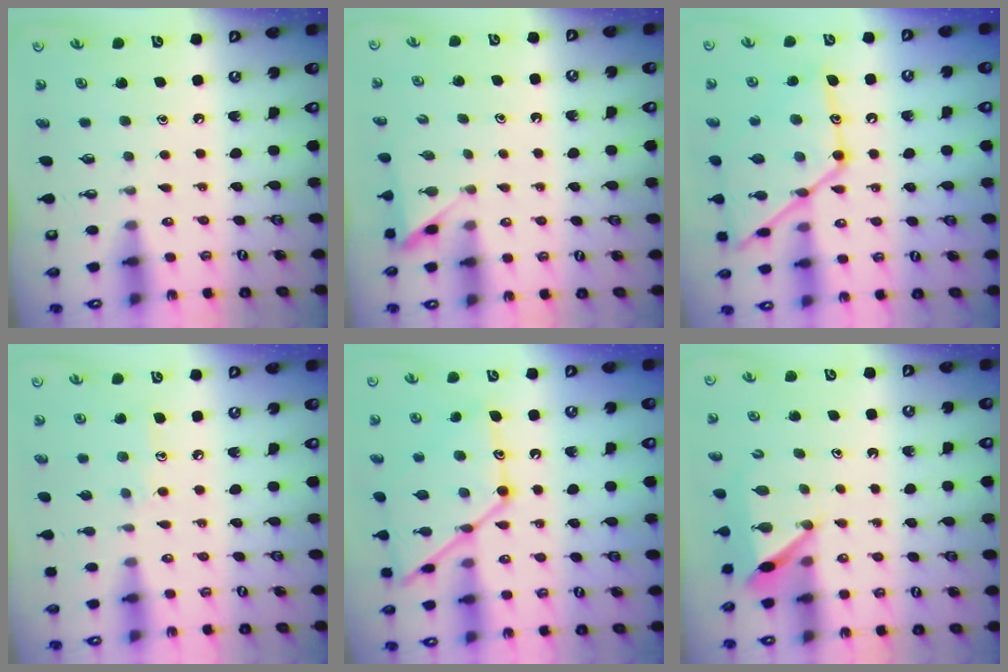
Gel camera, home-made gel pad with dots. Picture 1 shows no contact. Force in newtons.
{"total": 3.0, "press": 3.0, "slide": 0.3}
{"total": 19.7, "press": 19.7, "slide": 1.4}
{"total": 7.6, "press": 7.5, "slide": 0.6}
{"total": 17.2, "press": 17.2, "slide": 1.4}
{"total": 6.2, "press": 6.2, "slide": 0.7}